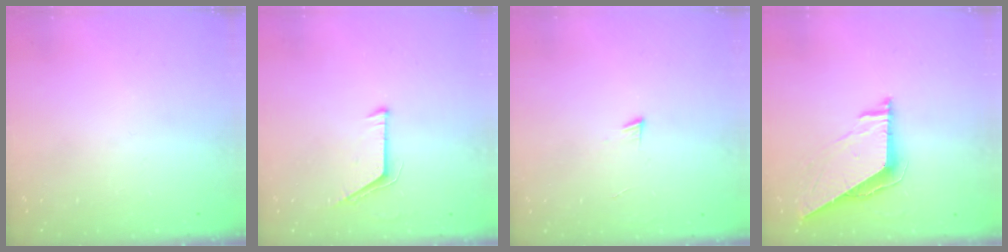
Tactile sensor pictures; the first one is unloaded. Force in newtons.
{"total": 5.7, "press": 5.7, "slide": 0.5}
{"total": 4.3, "press": 4.2, "slide": 0.4}
{"total": 7.6, "press": 7.6, "slide": 0.7}